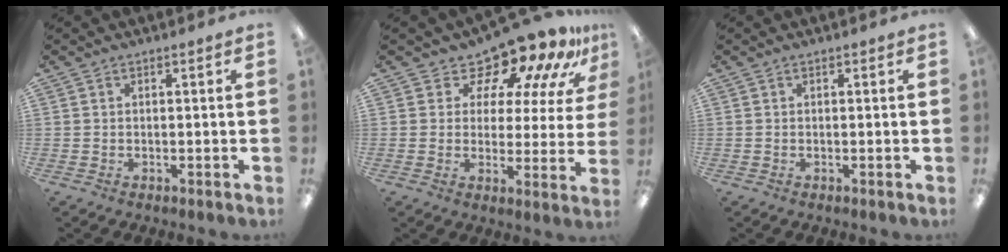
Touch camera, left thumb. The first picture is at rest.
{"total": 12.6, "force": [10.7, 4.6, 4.8], "torque": [-0.090, -0.083, 0.182]}
{"total": 0.0}